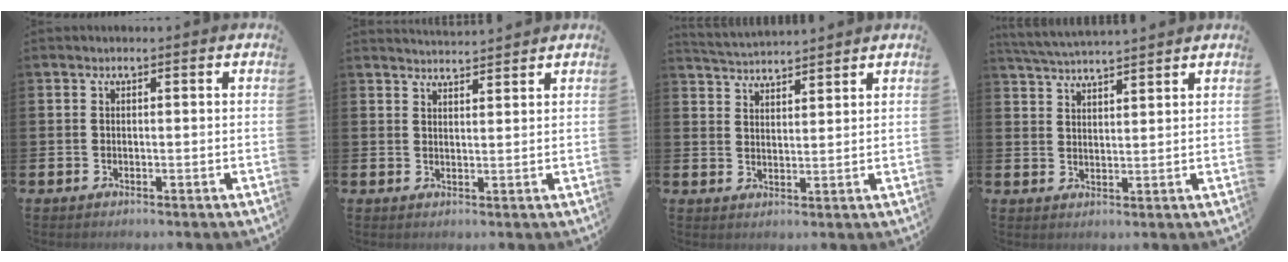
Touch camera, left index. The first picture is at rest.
{"total": 3.1, "force": [3.1, 0.0, 0.0], "torque": [0.002, -0.021, 0.055]}
{"total": 3.8, "force": [3.8, 0.2, -0.2], "torque": [-0.008, -0.023, 0.068]}
{"total": 4.1, "force": [4.1, -0.2, 0.4], "torque": [-0.027, -0.019, 0.075]}